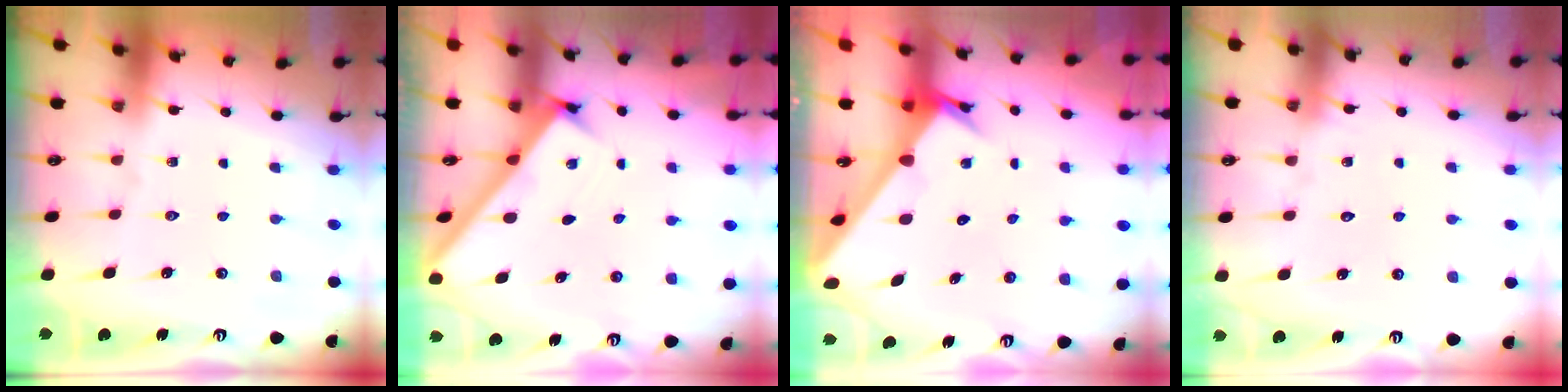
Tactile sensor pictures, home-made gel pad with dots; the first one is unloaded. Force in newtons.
{"total": 2.6, "press": 2.6, "slide": 0.3}
{"total": 2.4, "press": 2.4, "slide": 0.2}
{"total": 3.1, "press": 3.1, "slide": 0.2}